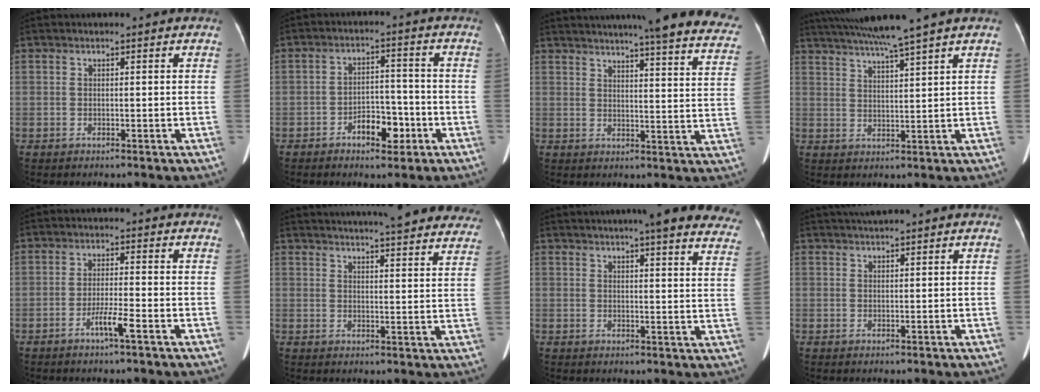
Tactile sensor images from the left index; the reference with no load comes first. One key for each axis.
{"total": 5.8, "fx": -3.1, "fy": 2.9, "fz": 3.9, "tx": -0.059, "ty": 0.016, "tz": -0.049}
{"total": 29.8, "fx": 26.4, "fy": 2.2, "fz": 13.8, "tx": -0.174, "ty": -0.062, "tz": 0.302}
{"total": 9.3, "fx": 7.8, "fy": -1.9, "fz": 4.7, "tx": -0.080, "ty": 0.008, "tz": 0.127}
{"total": 3.6, "fx": -2.1, "fy": -0.4, "fz": 2.9, "tx": -0.055, "ty": -0.005, "tz": -0.044}
{"total": 29.0, "fx": 26.4, "fy": 3.9, "fz": 11.3, "tx": -0.176, "ty": -0.038, "tz": 0.311}
{"total": 21.3, "fx": 18.5, "fy": 2.1, "fz": 10.3, "tx": -0.123, "ty": -0.019, "tz": 0.203}
{"total": 2.5, "fx": 2.2, "fy": -0.5, "fz": 1.0, "tx": -0.013, "ty": 0.017, "tz": 0.043}